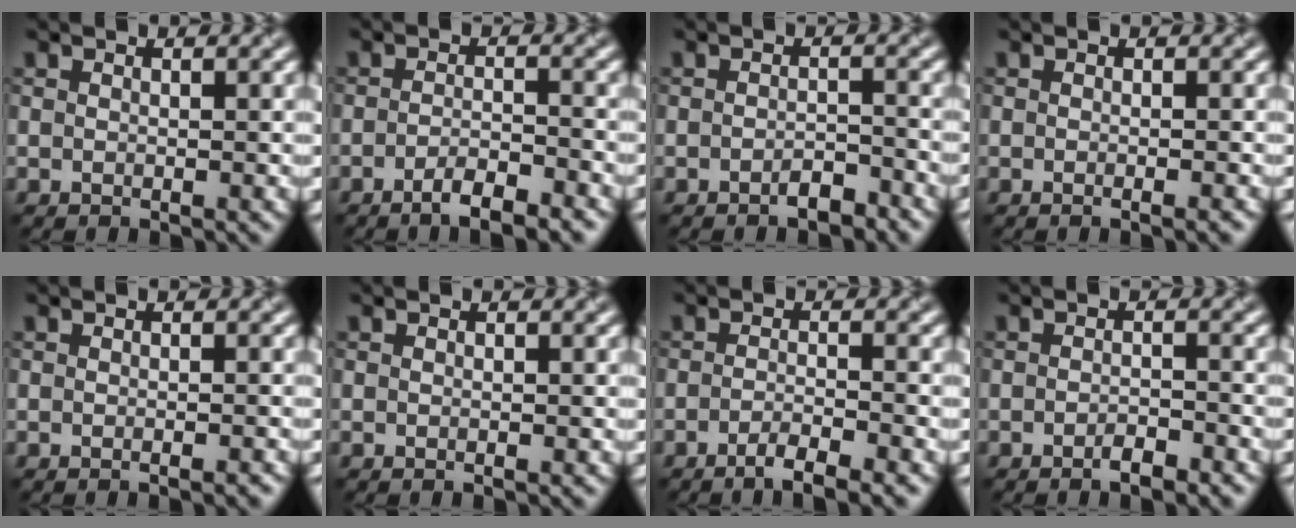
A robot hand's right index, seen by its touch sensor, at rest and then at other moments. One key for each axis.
{"total": 3.1, "fx": -2.1, "fy": 0.7, "fz": 2.1, "tx": -0.033, "ty": 0.003, "tz": -0.041}
{"total": 1.8, "fx": -1.3, "fy": 0.6, "fz": 1.0, "tx": -0.014, "ty": 0.003, "tz": -0.024}
{"total": 1.3, "fx": -0.5, "fy": 0.3, "fz": 1.1, "tx": -0.010, "ty": -0.005, "tz": -0.010}
{"total": 1.0, "fx": -0.5, "fy": 0.2, "fz": 0.8, "tx": -0.007, "ty": -0.001, "tz": -0.008}
{"total": 0.0}
{"total": 3.0, "fx": -1.9, "fy": 0.6, "fz": 2.2, "tx": -0.035, "ty": 0.000, "tz": -0.041}
{"total": 1.7, "fx": -1.2, "fy": 0.4, "fz": 1.2, "tx": -0.020, "ty": 0.000, "tz": -0.020}